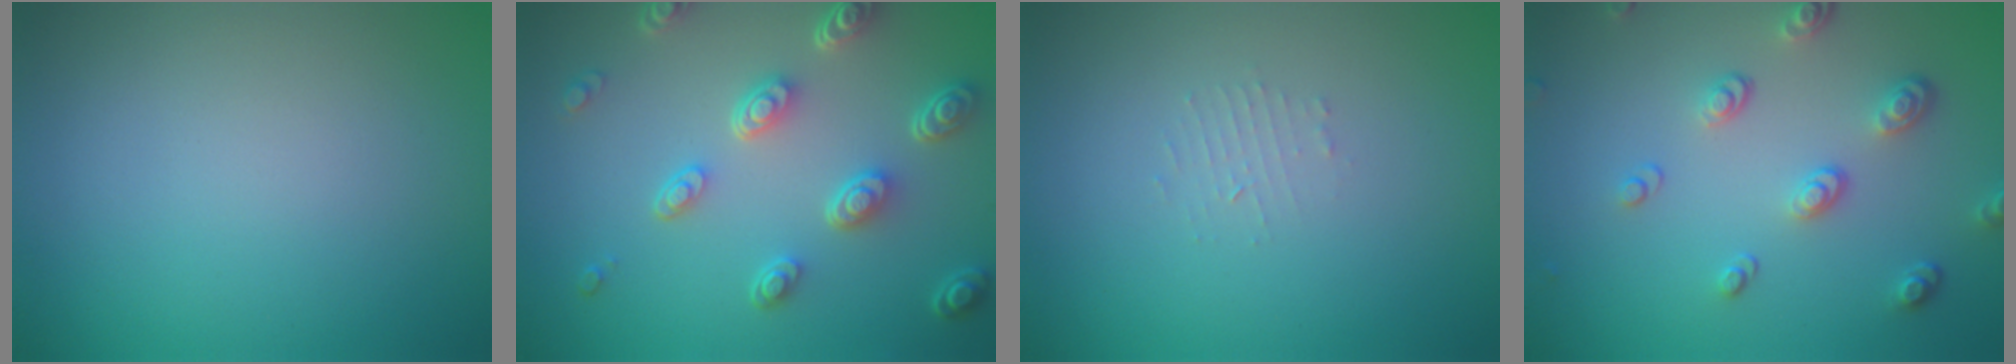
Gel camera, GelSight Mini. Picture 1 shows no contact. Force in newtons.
{"total": 5.2, "press": 3.9, "slide": 3.5}
{"total": 0.9, "press": 0.9, "slide": 0.2}
{"total": 3.2, "press": 2.5, "slide": 2.1}